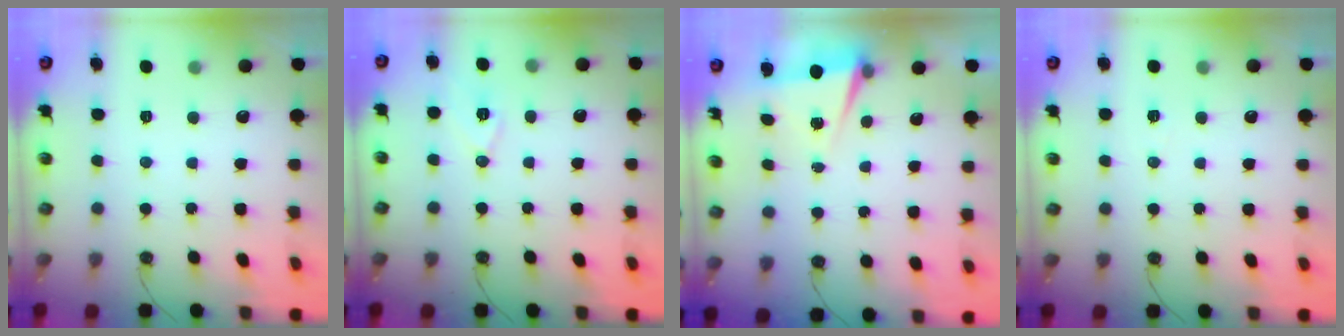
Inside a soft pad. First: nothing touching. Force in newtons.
{"total": 7.8, "press": 6.8, "slide": 3.9}
{"total": 2.0, "press": 1.7, "slide": 1.0}
{"total": 5.3, "press": 2.9, "slide": 4.4}